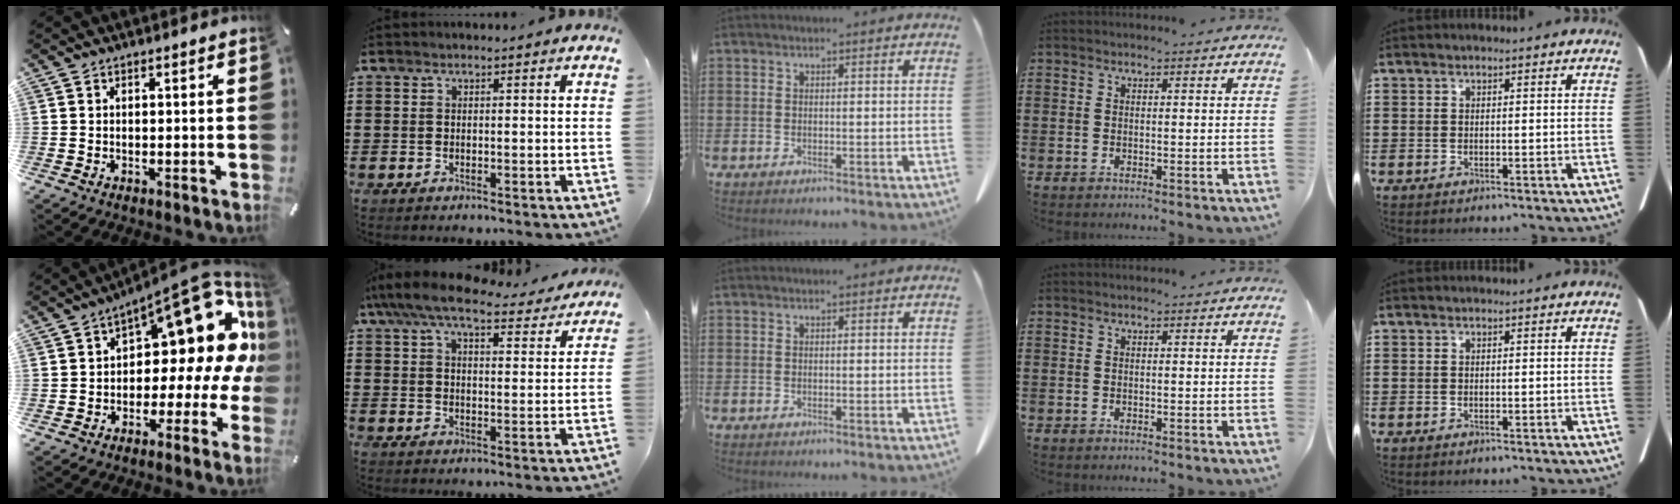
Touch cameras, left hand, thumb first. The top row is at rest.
{"thumb": {"total": 17.9, "force": [6.9, 9.2, 13.6], "torque": [-0.169, -0.067, 0.114]}, "index": {"total": 8.6, "force": [7.4, 1.5, 4.1], "torque": [-0.099, -0.035, 0.130]}}